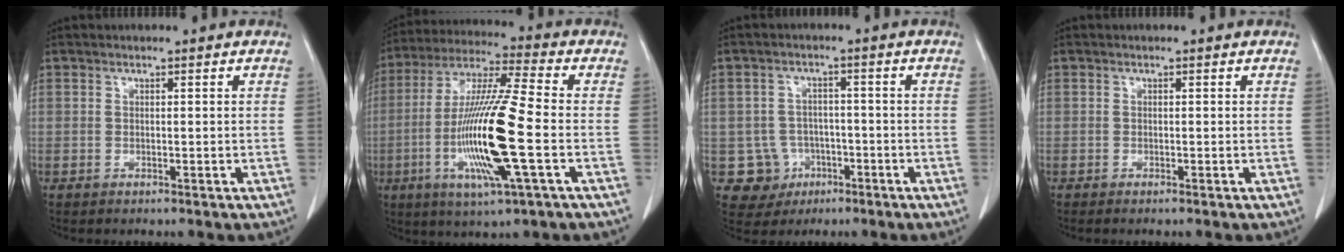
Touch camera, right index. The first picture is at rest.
{"total": 17.2, "force": [-3.8, 0.6, 16.8], "torque": [-0.340, -0.015, -0.077]}
{"total": 6.0, "force": [-1.9, 5.7, 0.3], "torque": [-0.006, 0.011, -0.022]}
{"total": 0.6, "force": [-0.5, -0.1, 0.3], "torque": [-0.006, -0.001, -0.009]}